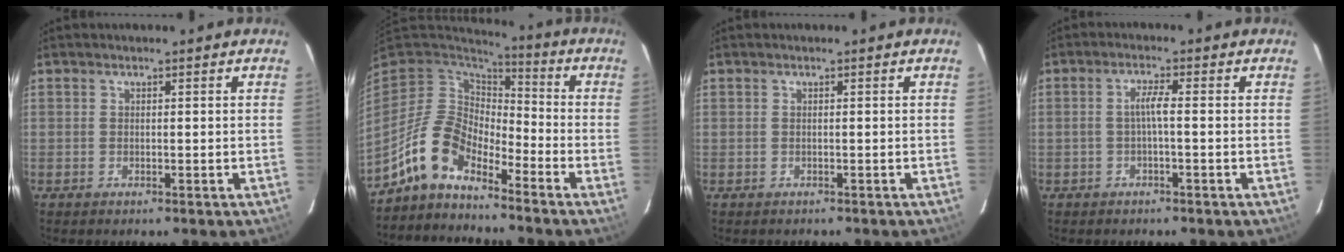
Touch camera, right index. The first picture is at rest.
{"total": 10.6, "force": [-7.7, 4.6, 5.5], "torque": [-0.111, 0.012, -0.159]}
{"total": 0.6, "force": [-0.3, 0.4, -0.1], "torque": [0.001, 0.003, 0.000]}
{"total": 2.6, "force": [-0.6, -0.1, 2.5], "torque": [-0.049, 0.005, -0.011]}